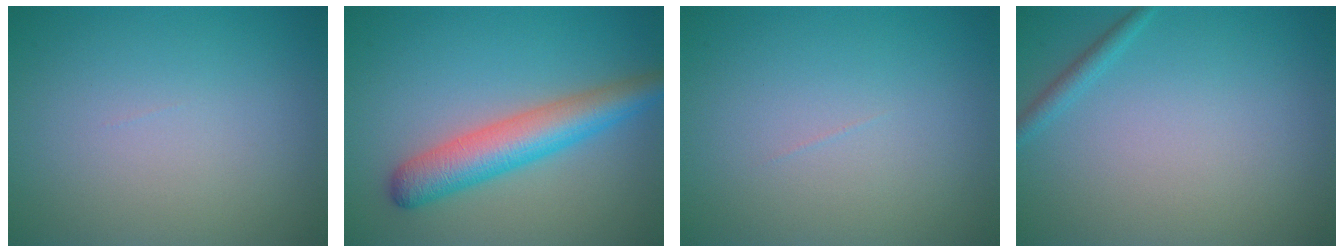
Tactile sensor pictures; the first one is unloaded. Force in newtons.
{"total": 5.5, "press": 5.5, "slide": 0.1}
{"total": 0.0}
{"total": 1.1, "press": 1.1, "slide": 0.1}